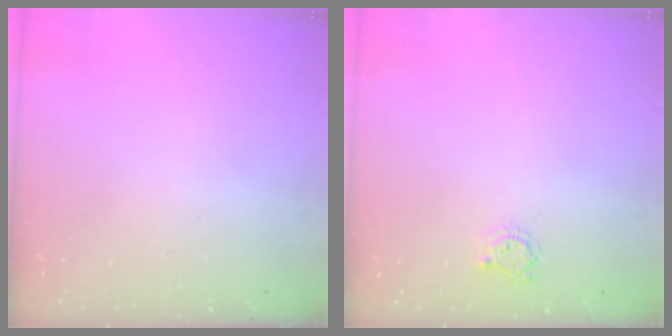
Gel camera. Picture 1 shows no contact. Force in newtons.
{"total": 3.9, "press": 3.8, "slide": 0.5}